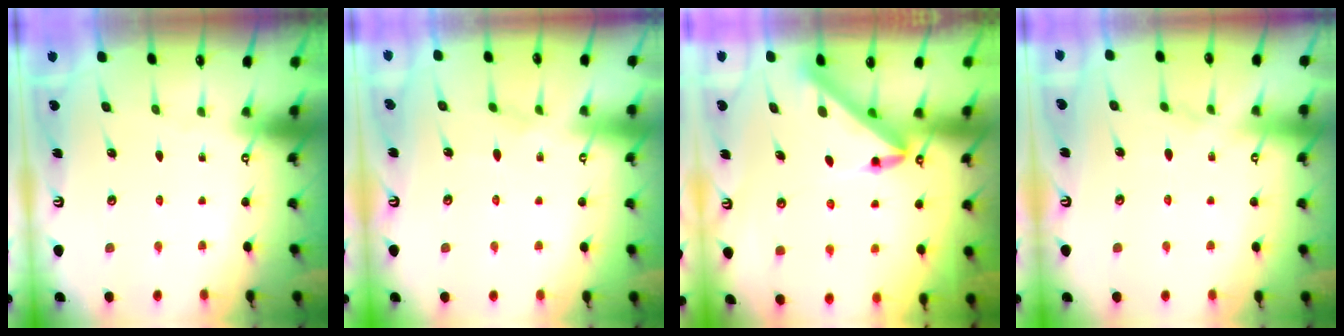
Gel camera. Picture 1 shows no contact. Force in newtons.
{"total": 4.7, "press": 4.7, "slide": 0.7}
{"total": 5.9, "press": 5.9, "slide": 0.2}
{"total": 6.6, "press": 6.6, "slide": 0.6}